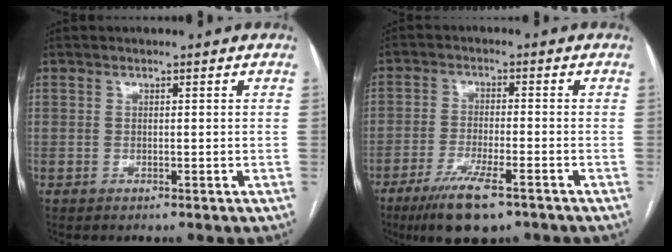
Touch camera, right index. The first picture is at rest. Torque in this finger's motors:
{"motor_torque": [0.80, -0.52, 0.45, 0.11]}